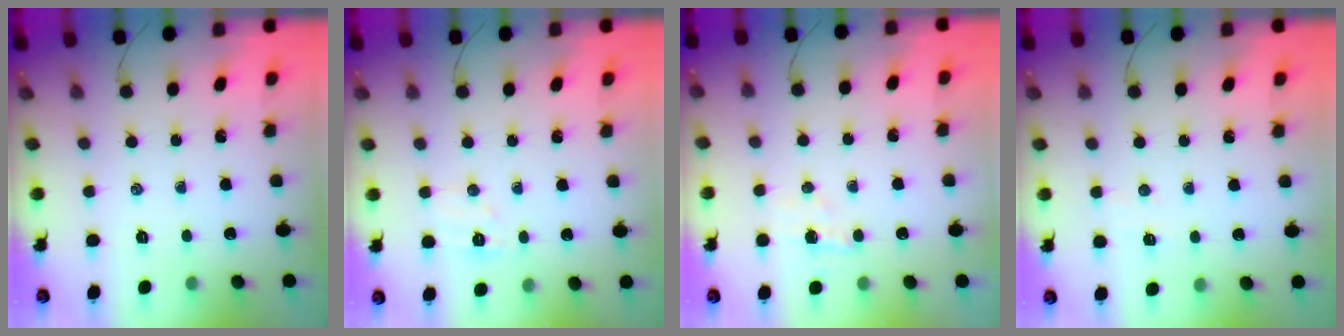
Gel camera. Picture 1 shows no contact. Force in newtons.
{"total": 6.0, "press": 5.9, "slide": 1.4}
{"total": 2.7, "press": 2.6, "slide": 0.7}
{"total": 2.7, "press": 2.6, "slide": 0.8}